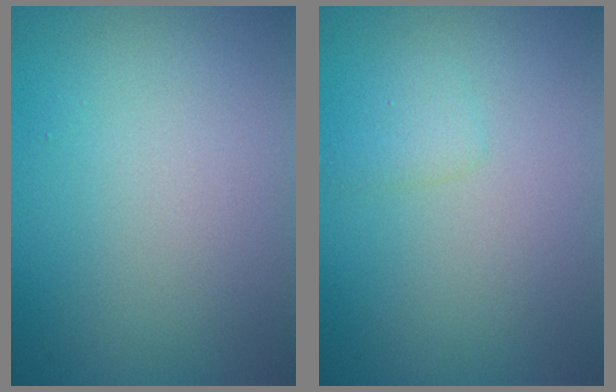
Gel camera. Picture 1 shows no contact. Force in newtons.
{"total": 1.1, "press": 1.1, "slide": 0.1}